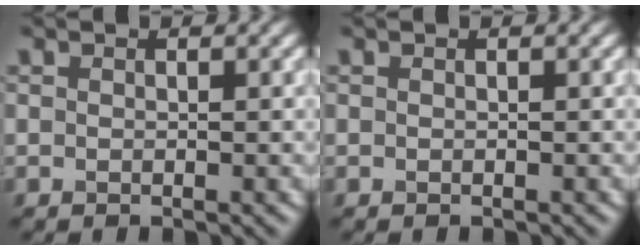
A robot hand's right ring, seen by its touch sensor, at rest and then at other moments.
{"total": 0.0}